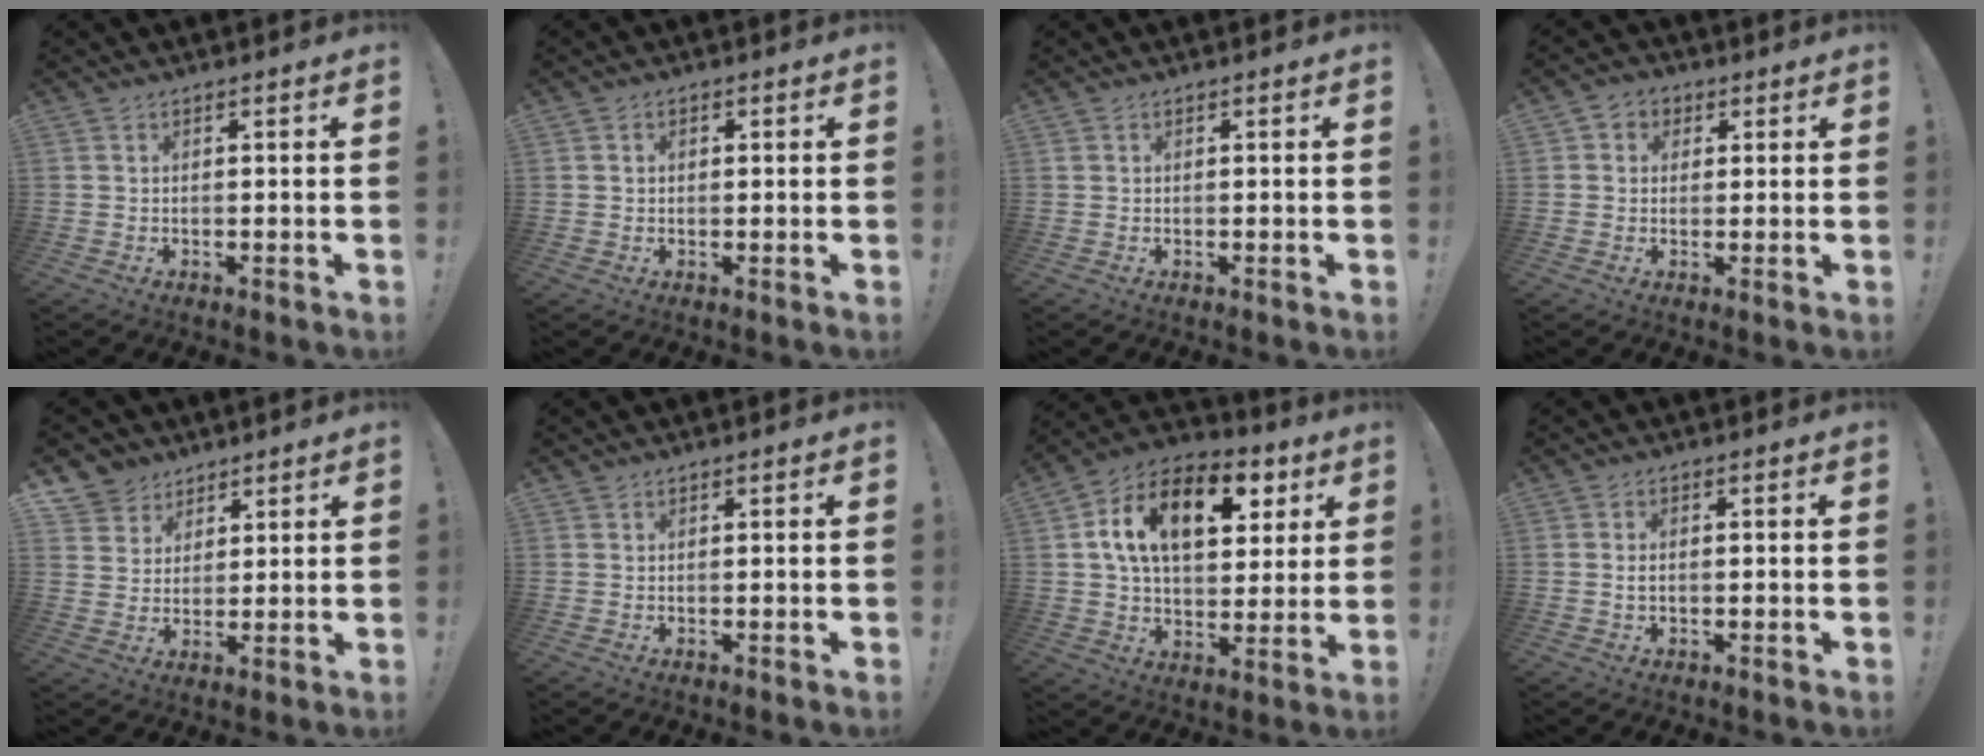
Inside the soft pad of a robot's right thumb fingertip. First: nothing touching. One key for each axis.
{"total": 1.2, "fx": -0.1, "fy": 1.1, "fz": 0.6, "tx": -0.007, "ty": 0.003, "tz": -0.003}
{"total": 0.6, "fx": 0.3, "fy": 0.5, "fz": 0.2, "tx": -0.011, "ty": 0.004, "tz": 0.007}
{"total": 3.6, "fx": 0.4, "fy": 3.5, "fz": 1.1, "tx": -0.019, "ty": 0.004, "tz": 0.007}
{"total": 7.2, "fx": 4.8, "fy": 5.4, "fz": 0.3, "tx": -0.010, "ty": -0.041, "tz": 0.096}
{"total": 0.5, "fx": 0.5, "fy": 0.3, "fz": 0.0, "tx": 0.004, "ty": -0.003, "tz": 0.009}
{"total": 18.3, "fx": 6.7, "fy": 11.1, "fz": 12.9, "tx": -0.200, "ty": -0.013, "tz": 0.113}
{"total": 1.5, "fx": 0.1, "fy": 0.9, "fz": 1.2, "tx": -0.025, "ty": 0.005, "tz": 0.001}